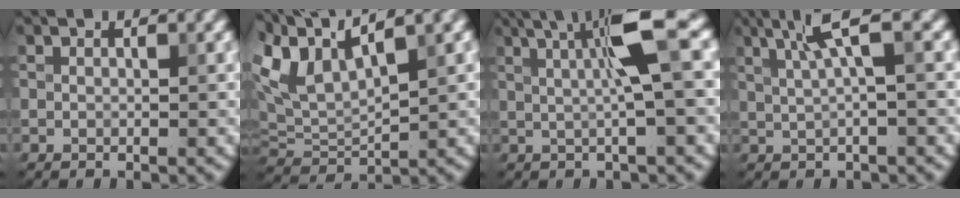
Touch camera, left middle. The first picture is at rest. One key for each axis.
{"total": 6.6, "fx": 3.6, "fy": 2.9, "fz": 4.7, "tx": -0.108, "ty": 0.016, "tz": 0.071}
{"total": 5.6, "fx": 1.0, "fy": 0.7, "fz": 5.5, "tx": -0.087, "ty": 0.014, "tz": 0.014}
{"total": 3.6, "fx": 1.2, "fy": 0.5, "fz": 3.4, "tx": -0.065, "ty": 0.010, "tz": 0.025}